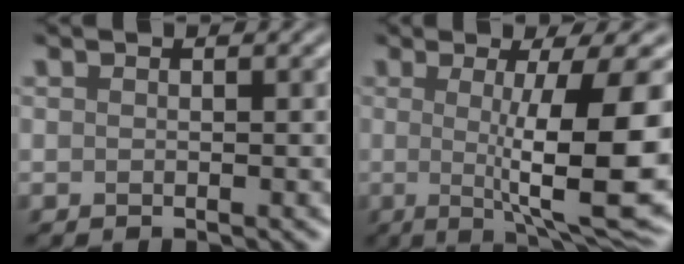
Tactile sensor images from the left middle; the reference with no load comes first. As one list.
[{"total": 12.3, "force": [-0.3, 2.5, 12.0], "torque": [-0.150, -0.001, -0.002]}]